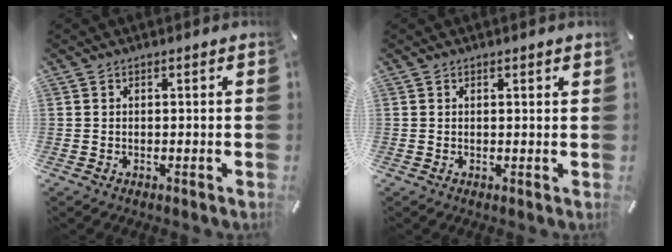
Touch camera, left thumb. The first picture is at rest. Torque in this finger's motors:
{"motor_torque": [-0.24, -0.58, -0.03, 0.08, -0.03]}